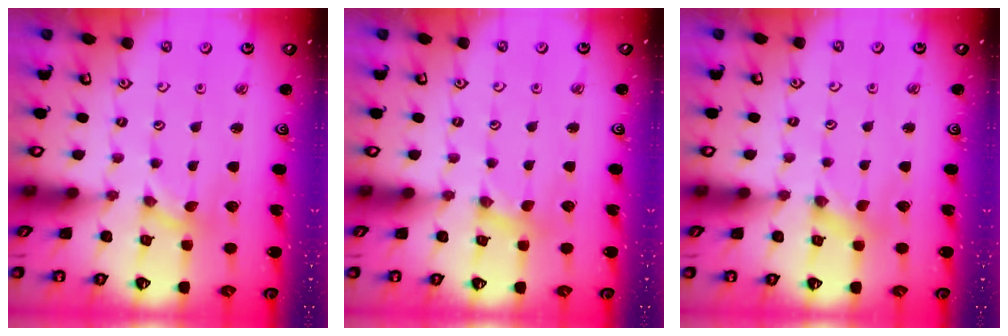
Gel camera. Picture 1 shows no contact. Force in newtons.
{"total": 1.5, "press": 1.4, "slide": 0.2}
{"total": 0.0}